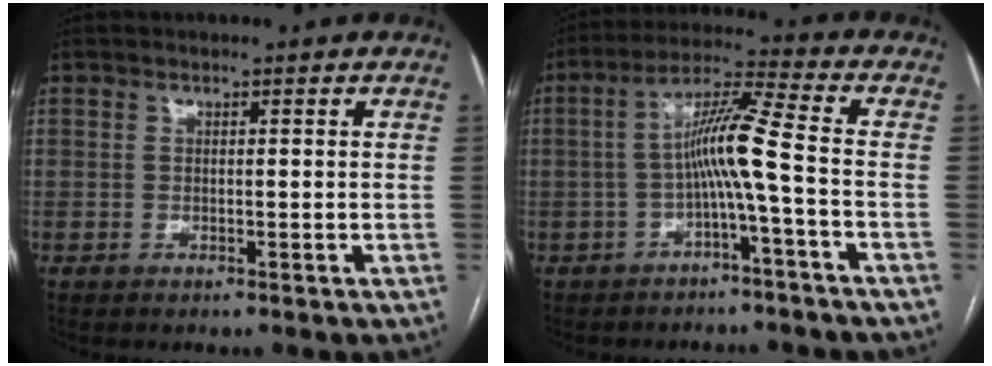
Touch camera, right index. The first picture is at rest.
{"total": 8.0, "force": [-1.9, -1.0, 7.7], "torque": [-0.139, 0.023, -0.034]}